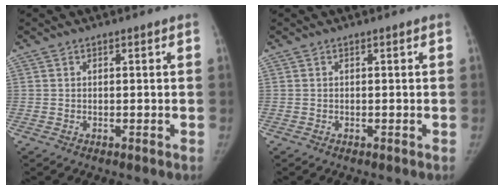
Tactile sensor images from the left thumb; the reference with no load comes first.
{"total": 0.0}